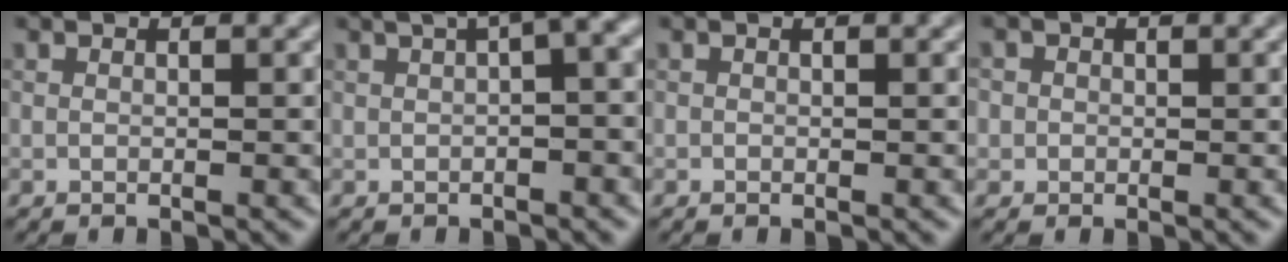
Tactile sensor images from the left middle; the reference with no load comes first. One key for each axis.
{"total": 6.5, "fx": 2.5, "fy": 1.8, "fz": 5.7, "tx": -0.065, "ty": 0.030, "tz": 0.043}
{"total": 0.0}
{"total": 0.9, "fx": 0.1, "fy": 0.9, "fz": 0.0, "tx": -0.012, "ty": 0.009, "tz": 0.008}